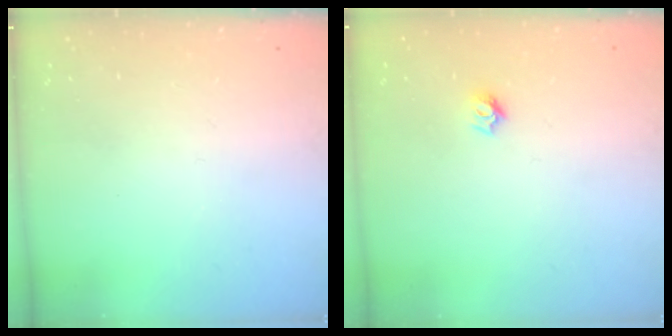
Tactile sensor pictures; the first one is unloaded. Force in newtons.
{"total": 5.5, "press": 5.5, "slide": 0.5}